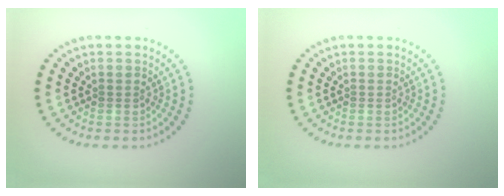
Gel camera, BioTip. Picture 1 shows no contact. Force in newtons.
{"total": 0.0}